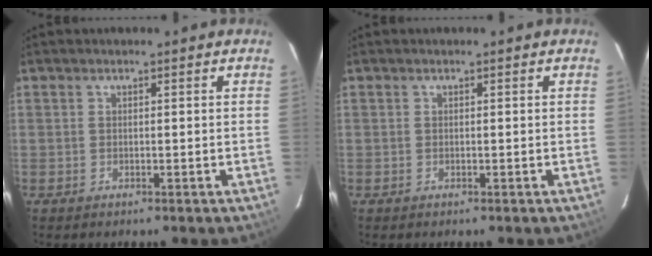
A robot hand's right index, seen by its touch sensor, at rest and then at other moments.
{"total": 0.0}